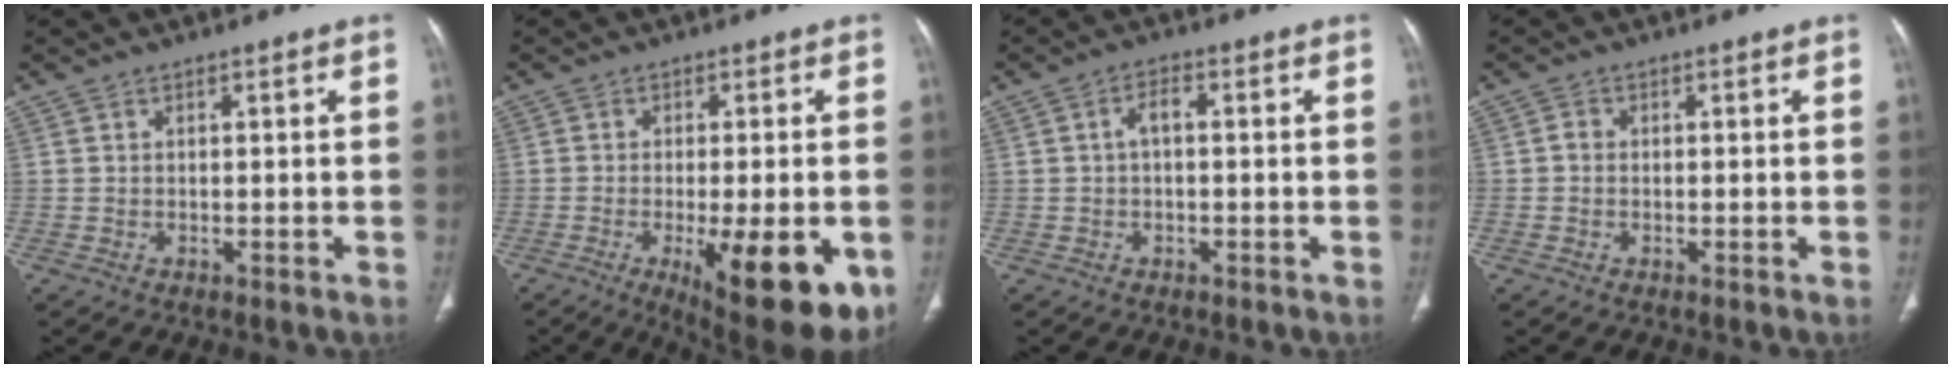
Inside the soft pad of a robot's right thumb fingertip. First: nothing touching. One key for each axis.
{"total": 16.5, "fx": -5.6, "fy": 5.2, "fz": 14.6, "tx": -0.158, "ty": -0.015, "tz": -0.063}
{"total": 2.6, "fx": 0.0, "fy": 1.4, "fz": 2.3, "tx": -0.040, "ty": 0.012, "tz": -0.005}
{"total": 1.2, "fx": -0.3, "fy": 1.0, "fz": 0.6, "tx": -0.005, "ty": 0.004, "tz": -0.008}